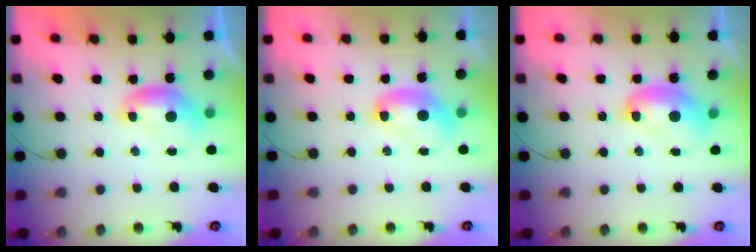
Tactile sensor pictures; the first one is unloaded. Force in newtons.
{"total": 2.7, "press": 2.7, "slide": 0.1}
{"total": 2.6, "press": 2.6, "slide": 0.3}